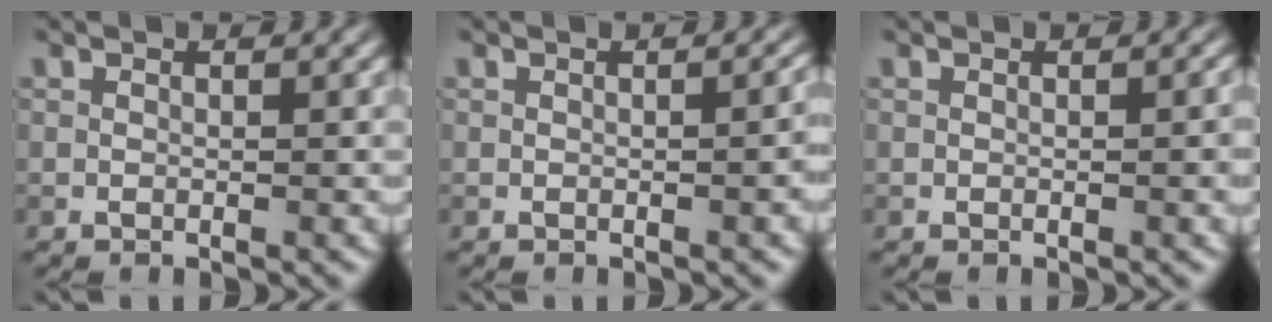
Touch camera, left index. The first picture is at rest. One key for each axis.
{"total": 1.9, "fx": -0.3, "fy": 0.7, "fz": 1.8, "tx": -0.014, "ty": 0.003, "tz": -0.001}
{"total": 1.2, "fx": -0.1, "fy": 0.2, "fz": 1.2, "tx": -0.016, "ty": 0.000, "tz": -0.001}